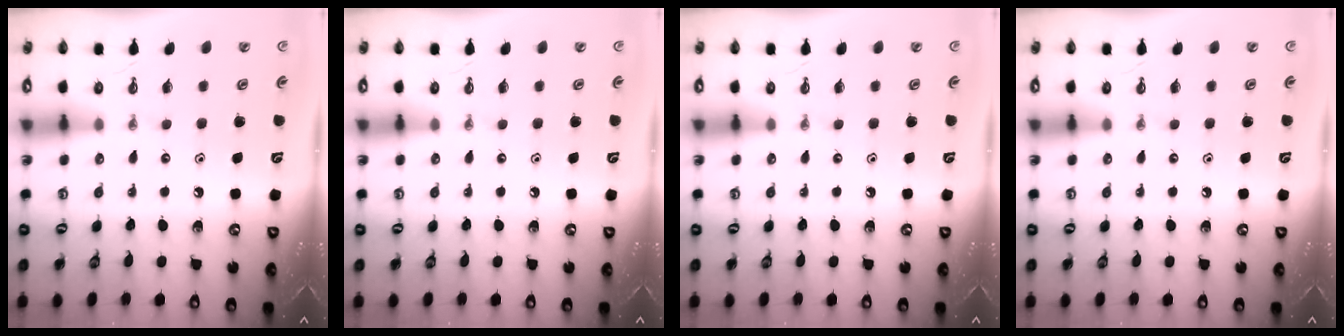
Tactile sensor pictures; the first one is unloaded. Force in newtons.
{"total": 0.0}
{"total": 0.0}
{"total": 0.0}